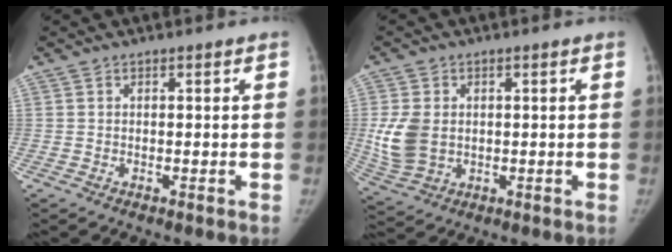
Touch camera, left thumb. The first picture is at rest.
{"total": 8.4, "force": [0.3, 6.3, 5.6], "torque": [-0.110, -0.001, 0.020]}